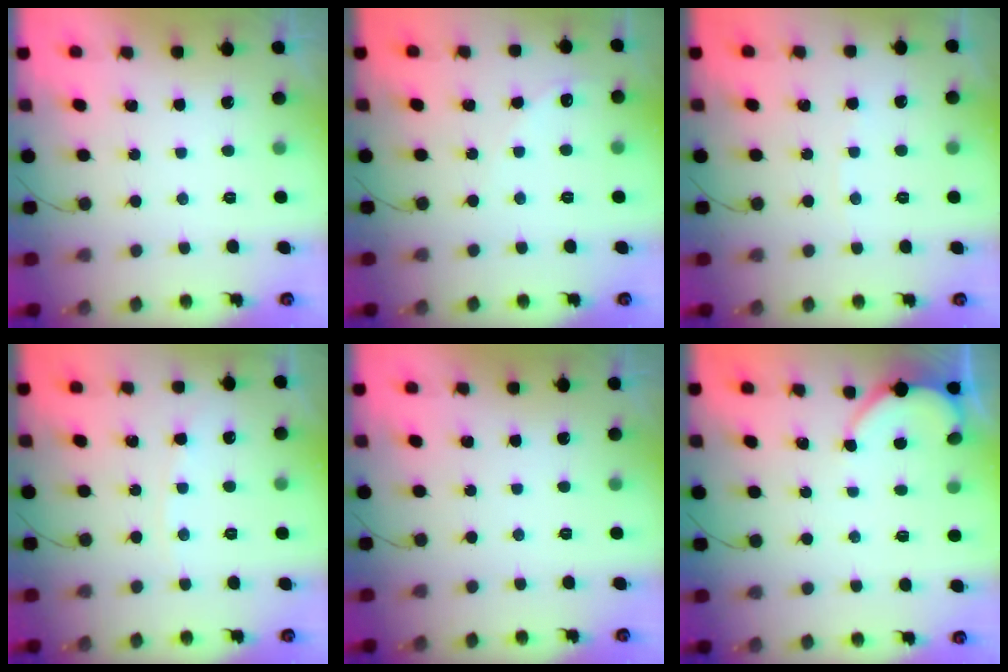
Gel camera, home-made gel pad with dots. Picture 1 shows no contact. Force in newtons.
{"total": 3.7, "press": 3.7, "slide": 0.5}
{"total": 2.3, "press": 2.3, "slide": 0.3}
{"total": 3.5, "press": 3.5, "slide": 0.4}
{"total": 0.0}
{"total": 2.9, "press": 2.8, "slide": 0.4}